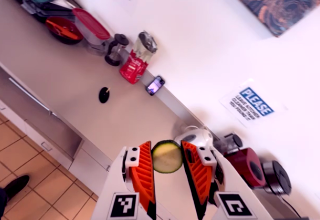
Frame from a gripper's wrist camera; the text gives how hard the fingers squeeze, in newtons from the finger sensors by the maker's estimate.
{"total": 9.1, "left": 9.5, "right": 8.7}